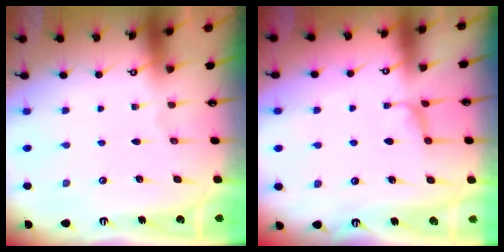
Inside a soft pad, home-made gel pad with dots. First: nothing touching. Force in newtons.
{"total": 1.8, "press": 1.5, "slide": 1.0}